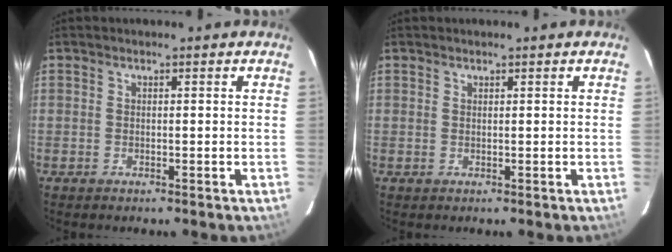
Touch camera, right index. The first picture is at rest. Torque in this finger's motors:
{"motor_torque": [0.07, 0.06, 0.02, 0.01]}